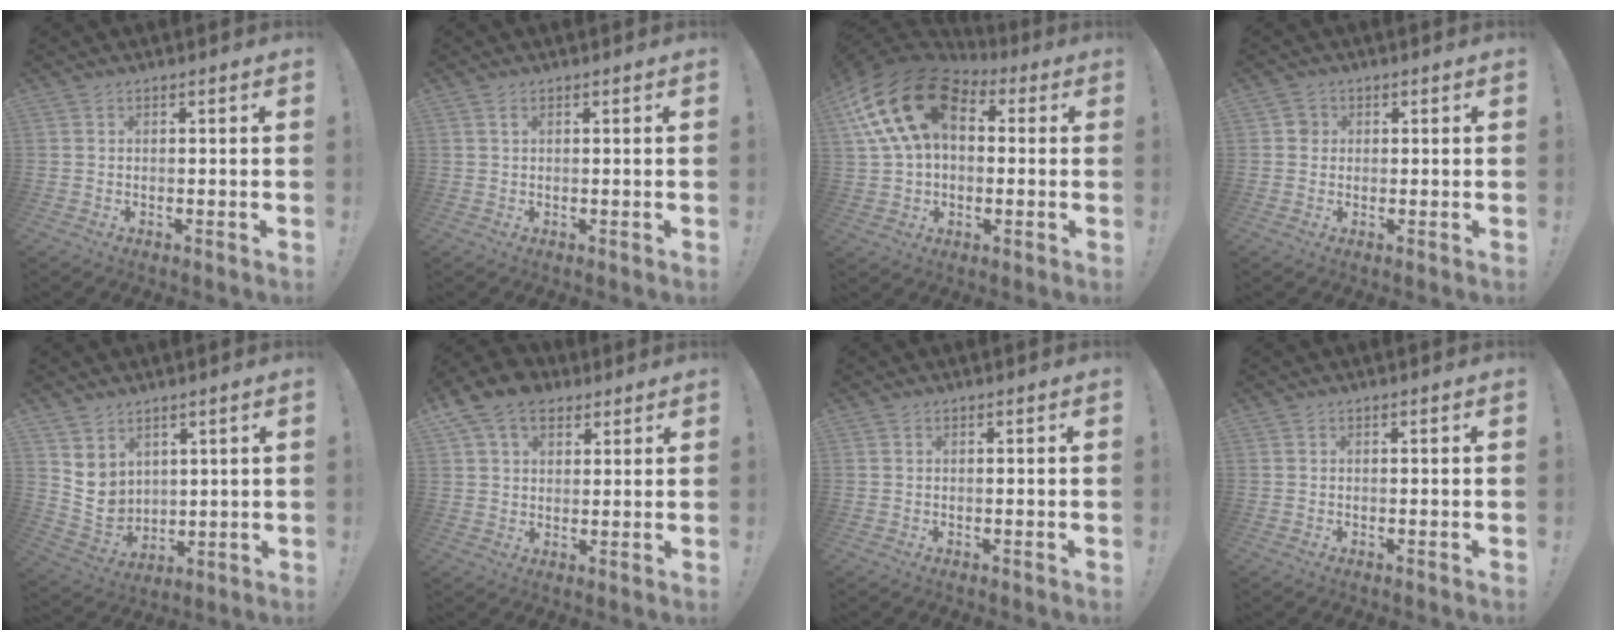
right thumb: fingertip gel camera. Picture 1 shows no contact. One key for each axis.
{"total": 1.1, "fx": 0.4, "fy": 0.5, "fz": 0.9, "tx": -0.012, "ty": 0.000, "tz": 0.006}
{"total": 20.9, "fx": 6.9, "fy": 12.9, "fz": 14.9, "tx": -0.270, "ty": -0.013, "tz": 0.130}
{"total": 2.8, "fx": 0.3, "fy": 2.7, "fz": 0.8, "tx": -0.009, "ty": 0.008, "tz": 0.005}
{"total": 7.2, "fx": 4.1, "fy": 5.6, "fz": 1.7, "tx": -0.035, "ty": -0.039, "tz": 0.090}
{"total": 11.4, "fx": 5.8, "fy": 7.9, "fz": 5.8, "tx": -0.087, "ty": -0.018, "tz": 0.111}
{"total": 0.0}
{"total": 0.0}